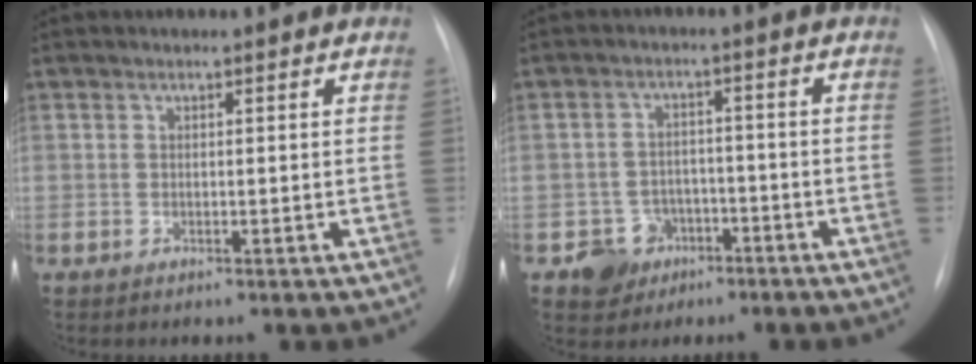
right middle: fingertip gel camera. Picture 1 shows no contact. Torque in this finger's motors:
{"motor_torque": [0.38, -0.37, 0.00, 0.00]}